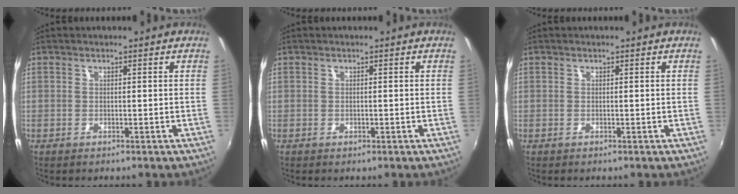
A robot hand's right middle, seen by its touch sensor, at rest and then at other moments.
{"total": 0.0}
{"total": 0.0}